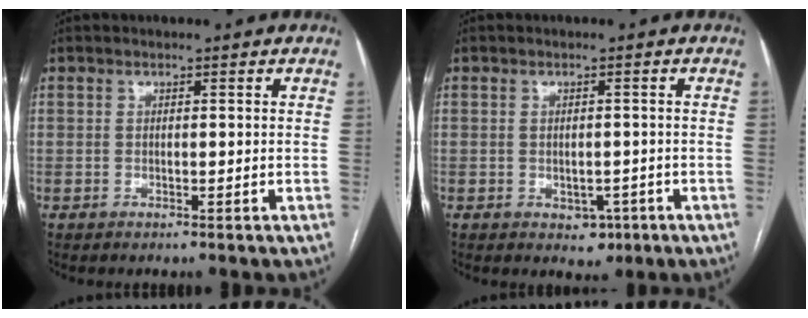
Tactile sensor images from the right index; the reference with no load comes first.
{"total": 2.8, "force": [-1.3, 2.0, 1.6], "torque": [-0.013, 0.001, -0.007]}